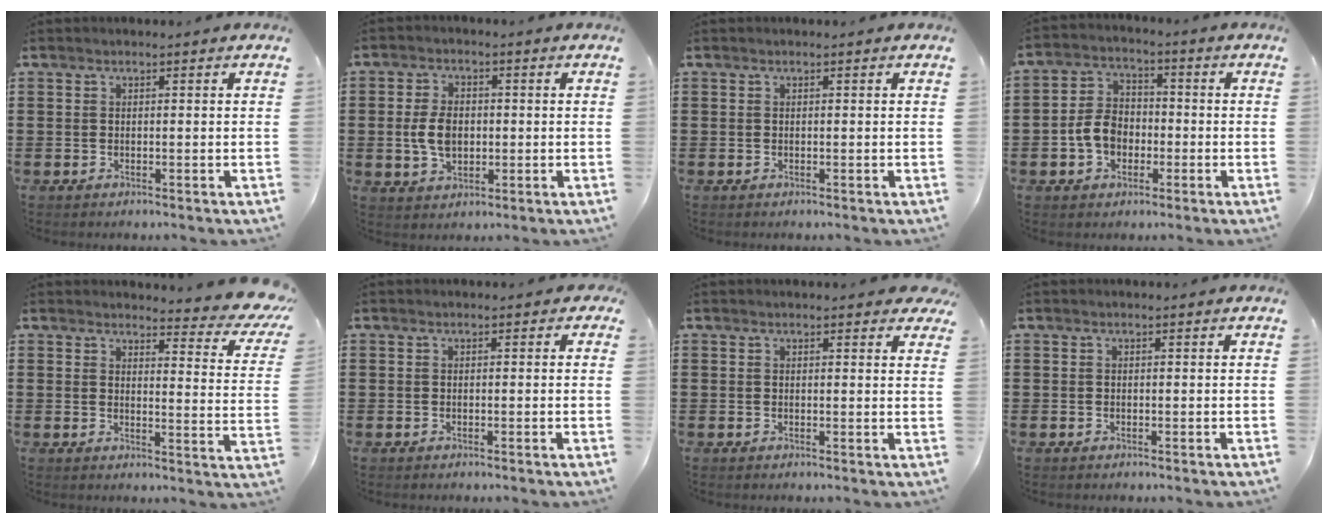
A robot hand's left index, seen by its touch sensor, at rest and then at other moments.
{"total": 5.7, "force": [-0.1, 3.6, 4.4], "torque": [-0.108, 0.003, -0.008]}
{"total": 0.0}
{"total": 6.0, "force": [-1.8, 4.5, 3.5], "torque": [-0.090, 0.007, -0.040]}
{"total": 4.9, "force": [4.4, 0.4, 2.1], "torque": [-0.035, -0.032, 0.070]}
{"total": 0.6, "force": [-0.3, 0.5, 0.2], "torque": [-0.005, 0.001, -0.006]}
{"total": 1.4, "force": [1.2, 0.3, 0.6], "torque": [-0.007, 0.001, 0.022]}
{"total": 0.0}